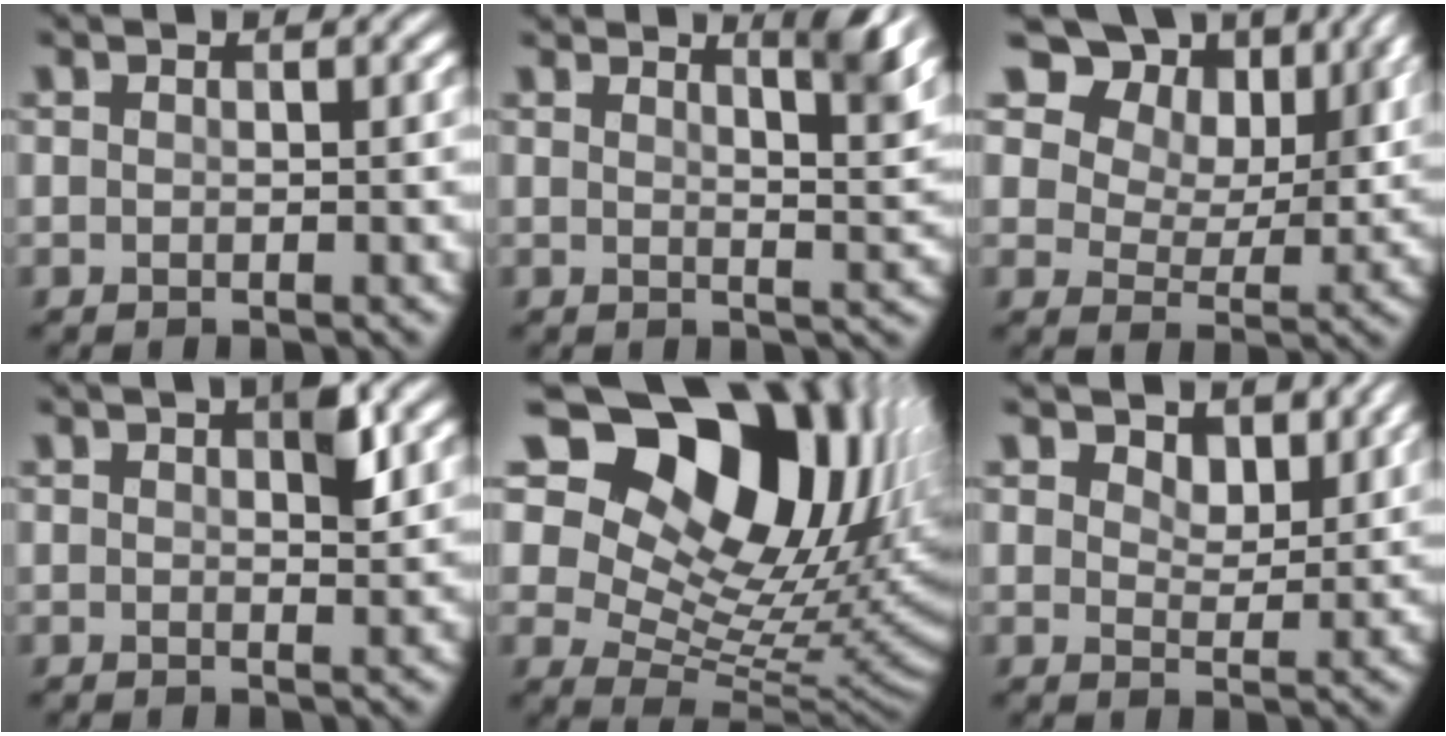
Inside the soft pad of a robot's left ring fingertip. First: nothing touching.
{"total": 3.5, "force": [2.8, 0.3, 2.0], "torque": [-0.015, 0.006, 0.032]}
{"total": 10.9, "force": [7.1, 6.7, 4.9], "torque": [-0.104, -0.001, 0.128]}
{"total": 2.0, "force": [1.0, 0.3, 1.7], "torque": [-0.016, 0.007, 0.011]}
{"total": 16.8, "force": [8.2, 10.4, 10.3], "torque": [-0.170, 0.022, 0.141]}
{"total": 1.9, "force": [1.8, 0.6, 0.2], "torque": [-0.010, -0.005, 0.026]}